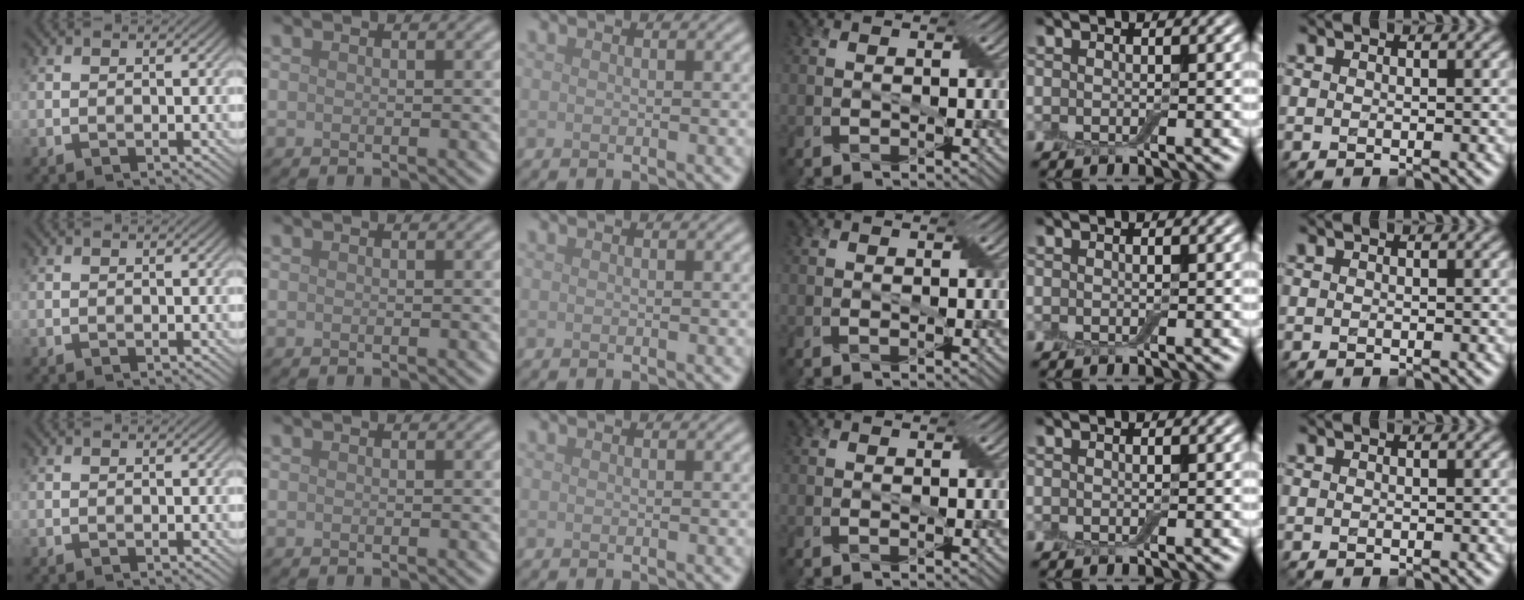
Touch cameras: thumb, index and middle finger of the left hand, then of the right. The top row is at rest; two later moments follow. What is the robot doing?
{"motion": "fold", "object": "bandage"}